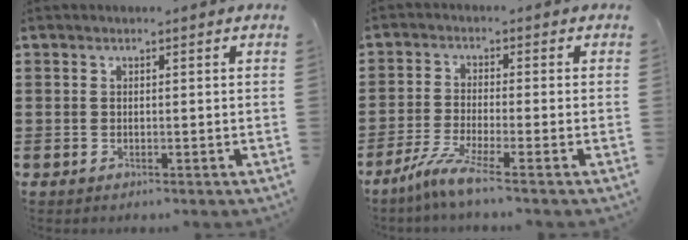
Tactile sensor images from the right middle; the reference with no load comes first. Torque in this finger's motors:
{"motor_torque": [2.14, 0.00, 0.30, 0.06]}